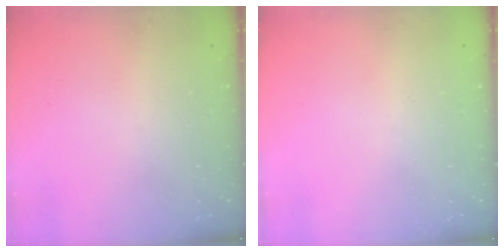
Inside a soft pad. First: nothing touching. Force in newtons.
{"total": 0.0}